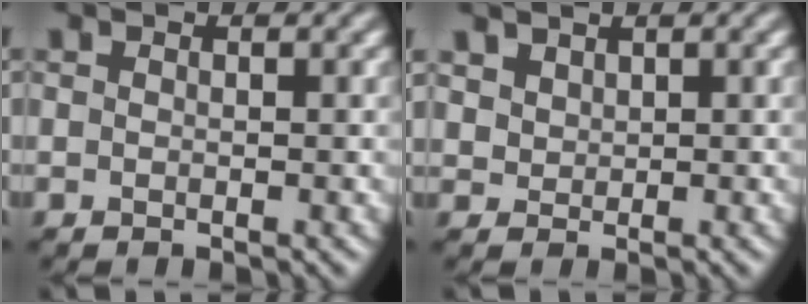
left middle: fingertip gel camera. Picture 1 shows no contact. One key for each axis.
{"total": 1.6, "fx": 1.4, "fy": 0.9, "fz": 0.3, "tx": -0.010, "ty": -0.005, "tz": 0.043}